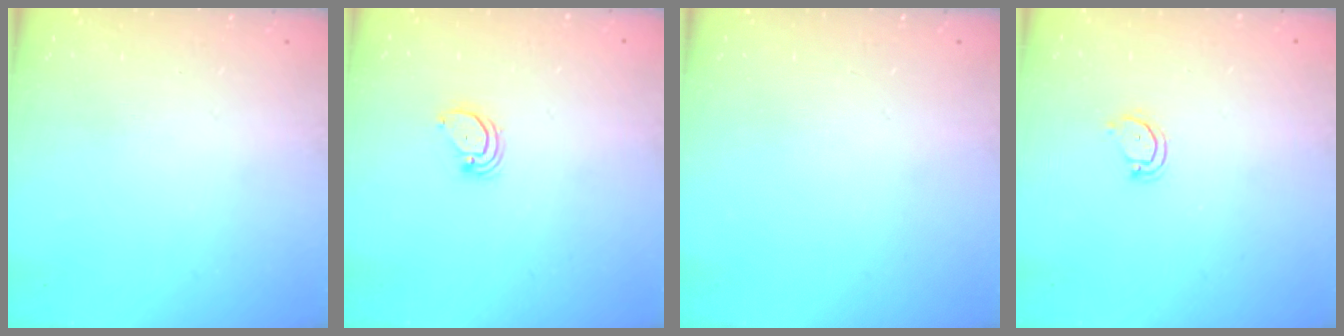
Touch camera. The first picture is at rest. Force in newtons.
{"total": 2.0, "press": 2.0, "slide": 0.1}
{"total": 0.0}
{"total": 2.5, "press": 2.5, "slide": 0.1}